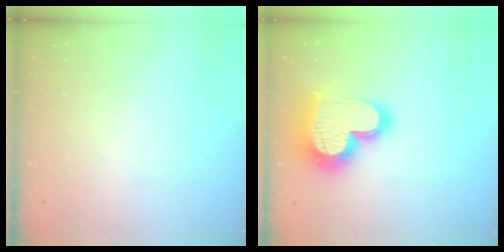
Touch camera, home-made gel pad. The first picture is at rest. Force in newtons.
{"total": 23.6, "press": 23.5, "slide": 2.1}